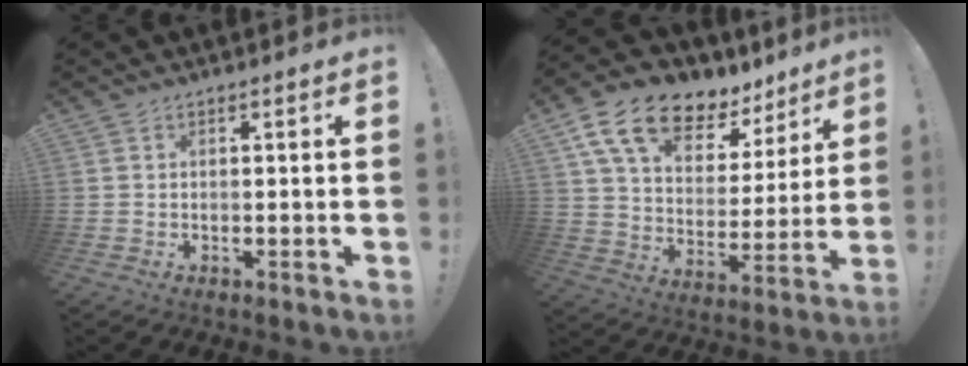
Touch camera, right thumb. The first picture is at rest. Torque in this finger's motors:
{"motor_torque": [0.82, 2.18, 0.41, 0.01, 0.25]}